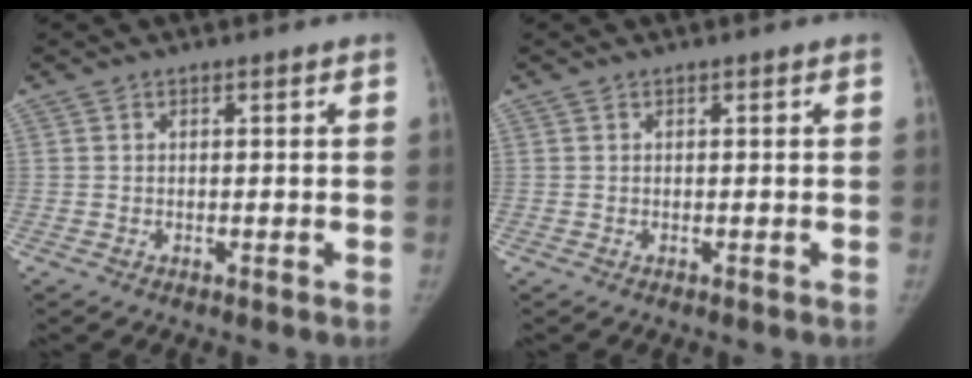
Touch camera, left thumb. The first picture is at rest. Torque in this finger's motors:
{"motor_torque": [-0.07, 0.07, 0.10, -0.07, 0.00]}